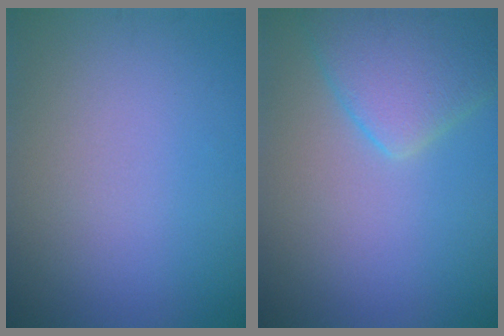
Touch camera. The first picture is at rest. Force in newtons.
{"total": 5.3, "press": 5.3, "slide": 0.2}